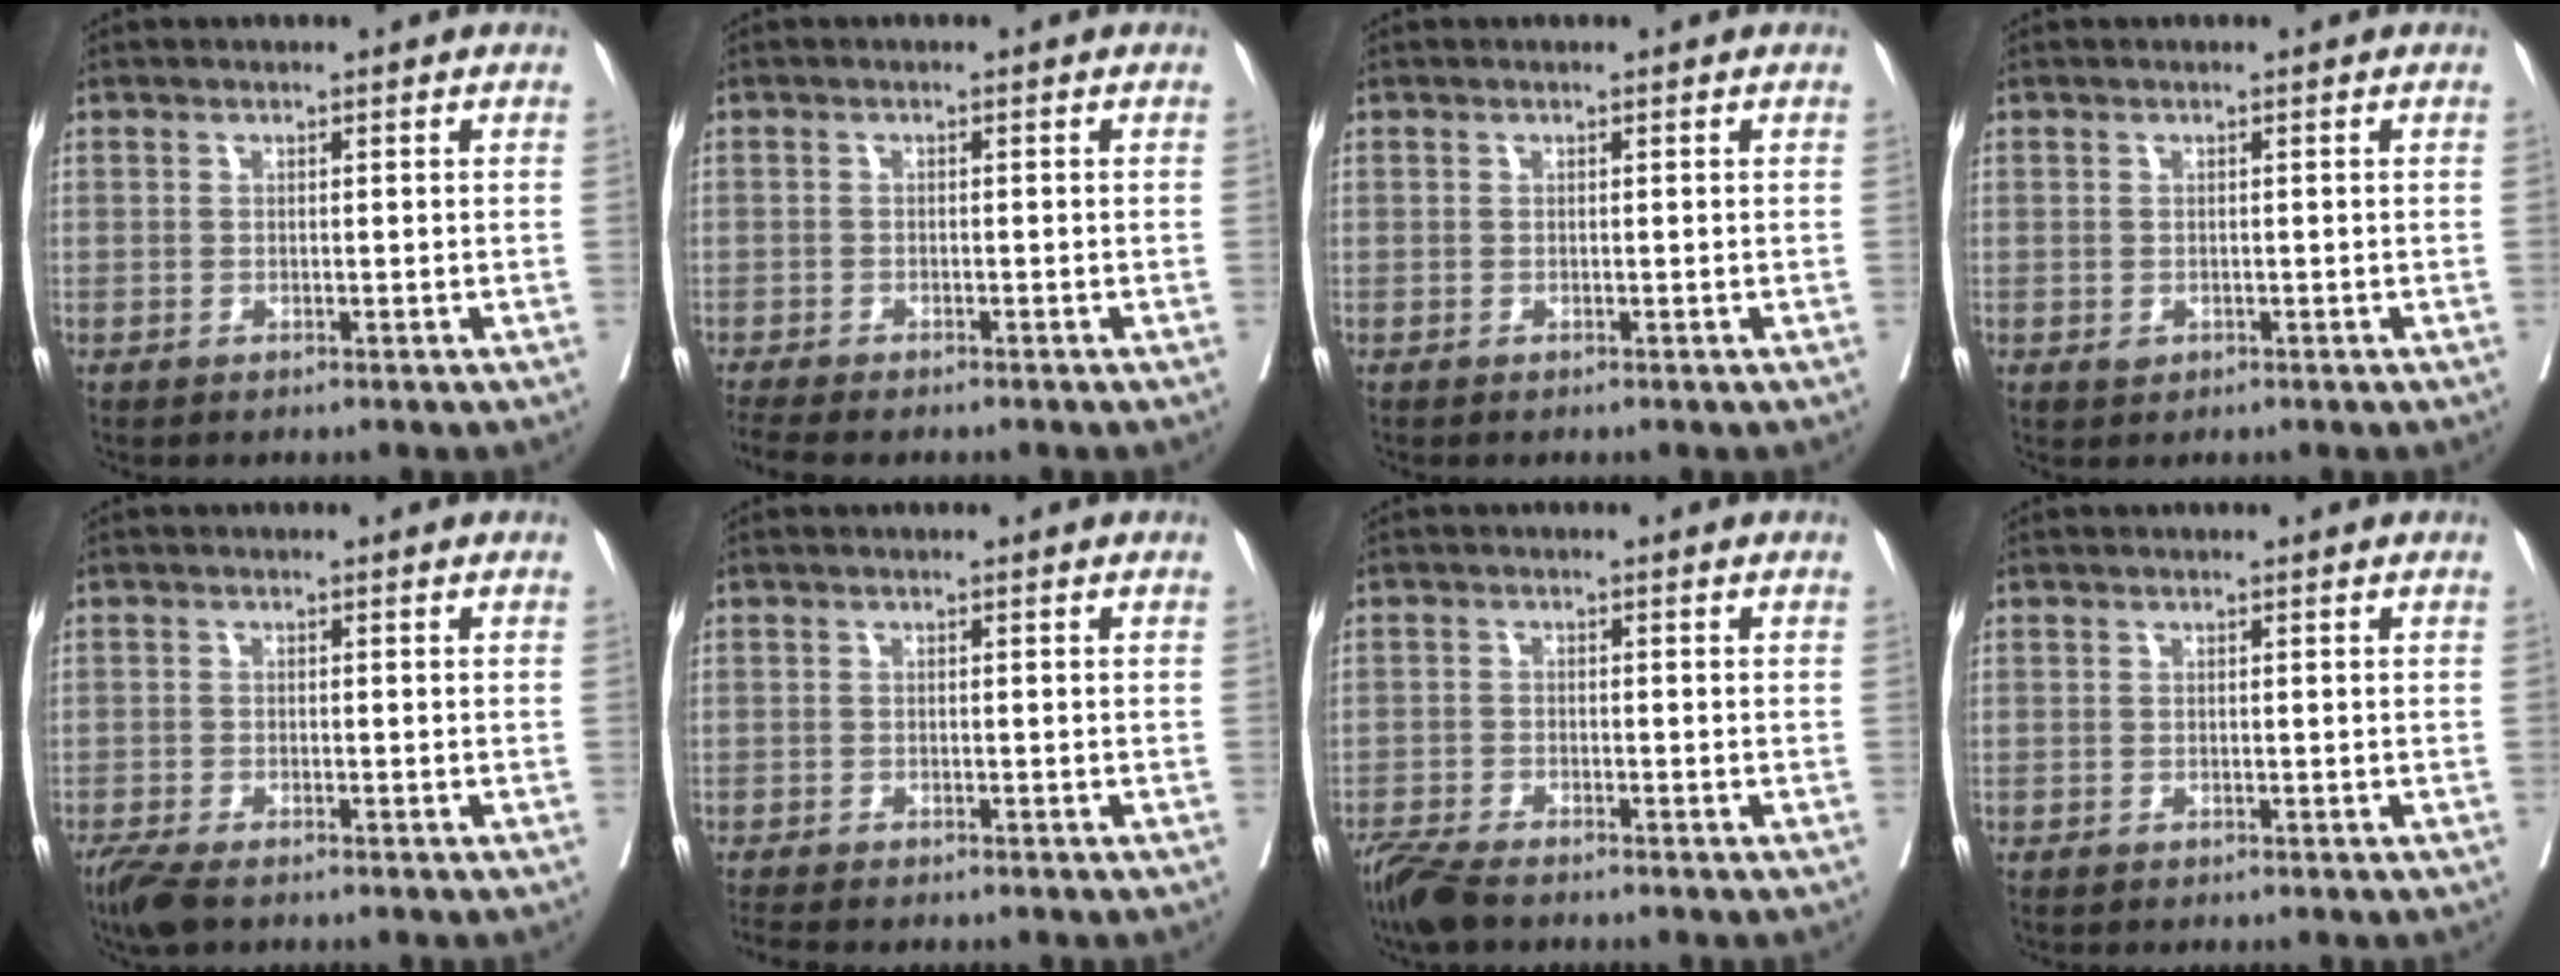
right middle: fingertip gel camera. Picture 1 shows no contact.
{"total": 6.0, "force": [-5.1, 1.2, 2.8], "torque": [-0.046, -0.012, -0.079]}
{"total": 0.0}
{"total": 1.0, "force": [-0.3, 0.8, 0.4], "torque": [-0.006, 0.001, 0.001]}
{"total": 4.7, "force": [-3.6, 1.1, 2.8], "torque": [-0.055, -0.013, -0.062]}
{"total": 4.6, "force": [-4.0, 0.9, 2.0], "torque": [-0.036, -0.012, -0.061]}
{"total": 5.5, "force": [-4.6, 0.8, 2.8], "torque": [-0.056, -0.016, -0.088]}
{"total": 0.6, "force": [-0.5, 0.3, 0.2], "torque": [-0.005, 0.000, -0.009]}